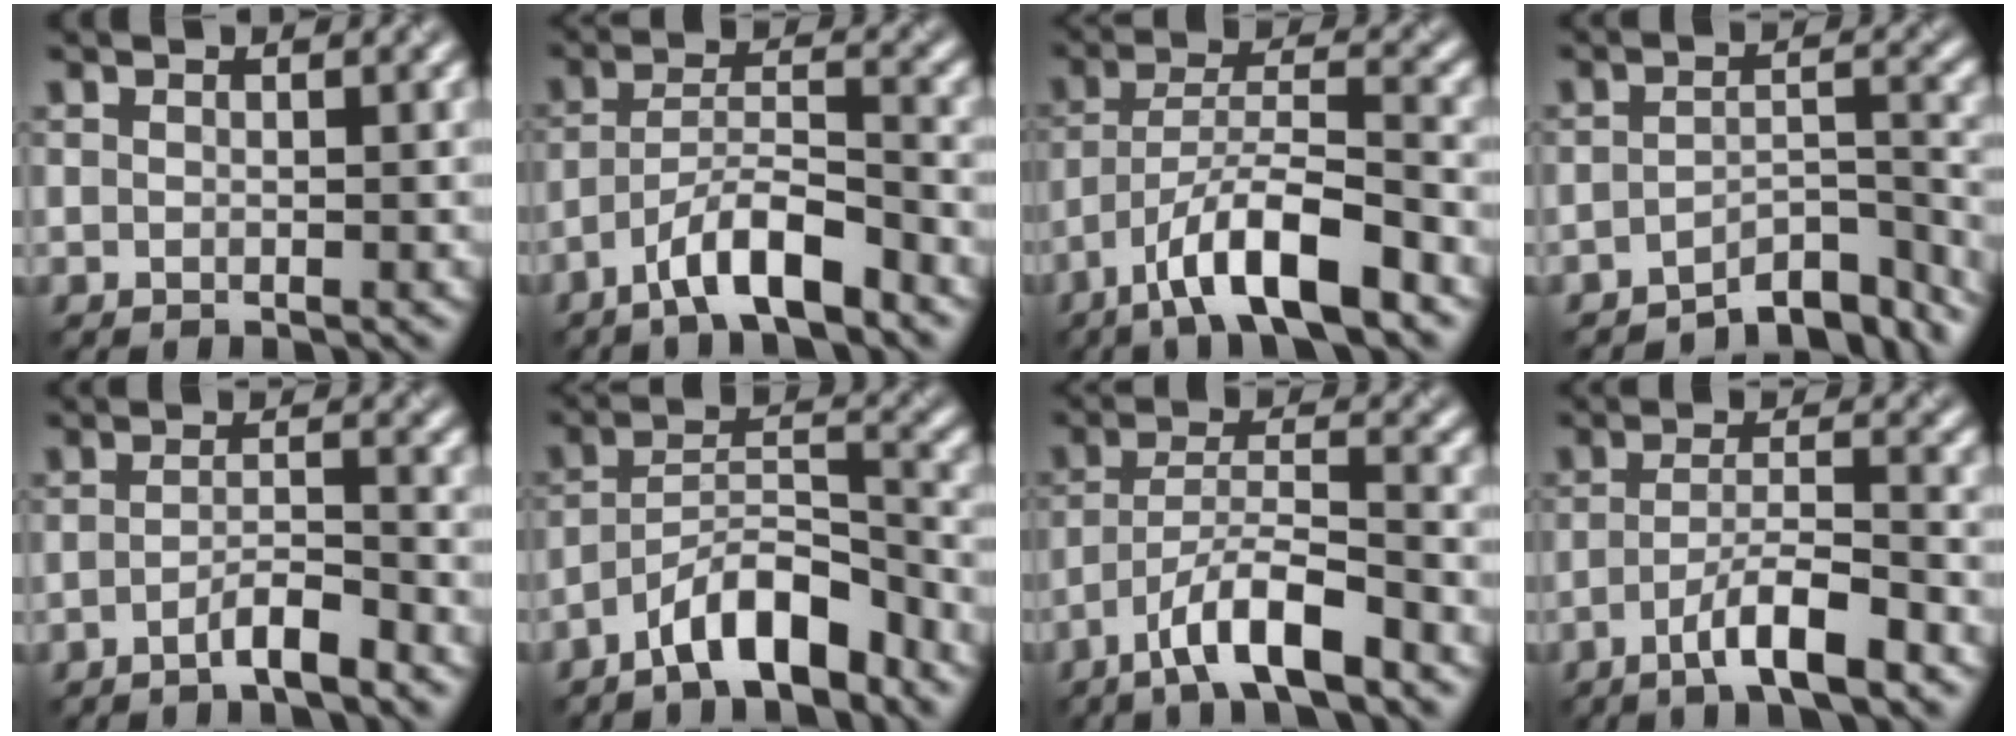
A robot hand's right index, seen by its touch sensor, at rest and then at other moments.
{"total": 5.9, "force": [-3.9, 1.2, 4.2], "torque": [-0.070, 0.009, -0.073]}
{"total": 8.4, "force": [-5.2, 2.0, 6.3], "torque": [-0.105, 0.012, -0.091]}
{"total": 5.8, "force": [-5.2, 1.5, 2.1], "torque": [-0.021, -0.004, -0.074]}
{"total": 2.7, "force": [-1.8, 0.4, 2.0], "torque": [-0.034, 0.007, -0.037]}
{"total": 6.6, "force": [-4.5, 1.9, 4.4], "torque": [-0.071, 0.012, -0.081]}
{"total": 6.5, "force": [-4.2, 1.4, 4.8], "torque": [-0.082, 0.010, -0.077]}
{"total": 5.3, "force": [-2.8, 0.9, 4.4], "torque": [-0.075, 0.005, -0.053]}